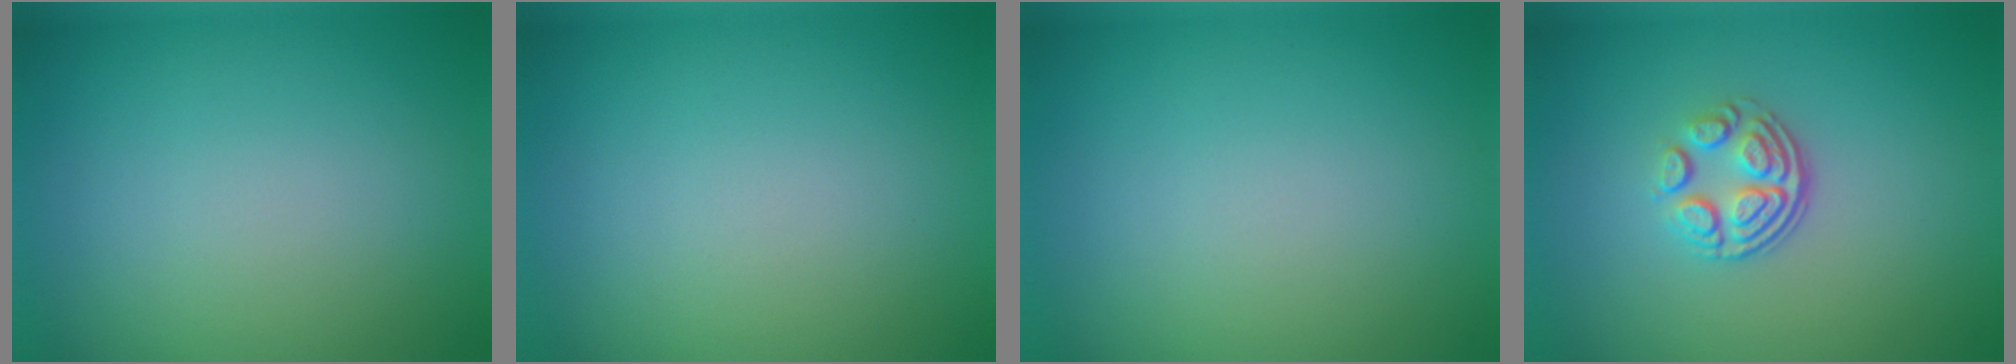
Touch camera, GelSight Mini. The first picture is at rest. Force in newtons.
{"total": 0.0}
{"total": 0.0}
{"total": 3.5, "press": 2.4, "slide": 2.6}